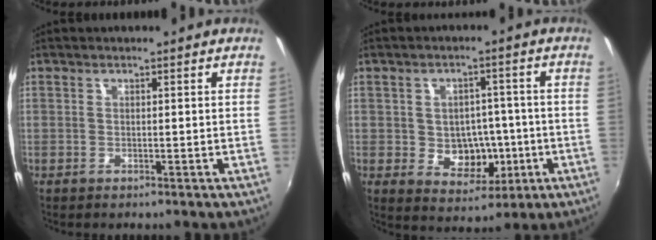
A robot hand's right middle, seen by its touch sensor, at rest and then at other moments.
{"total": 8.4, "force": [-1.6, 6.8, 4.7], "torque": [-0.085, 0.002, -0.006]}